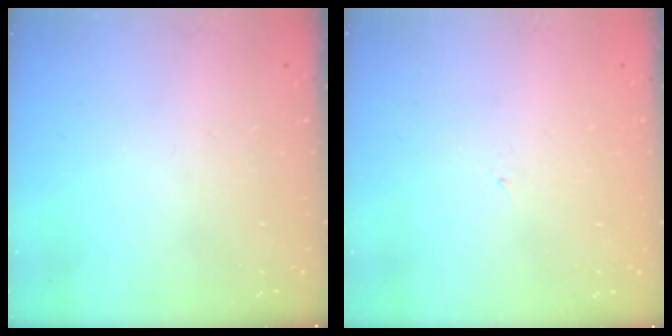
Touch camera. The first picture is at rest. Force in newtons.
{"total": 1.9, "press": 1.9, "slide": 0.1}